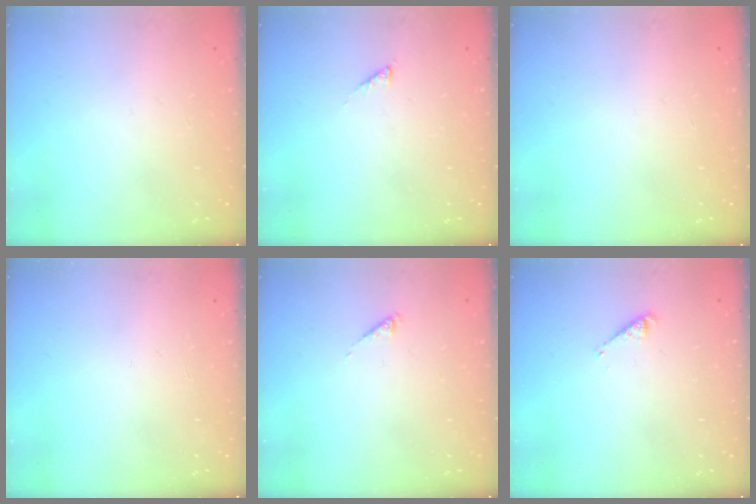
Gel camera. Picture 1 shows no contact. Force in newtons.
{"total": 0.9, "press": 0.9, "slide": 0.3}
{"total": 0.0}
{"total": 0.0}
{"total": 0.0}
{"total": 2.6, "press": 2.6, "slide": 0.5}